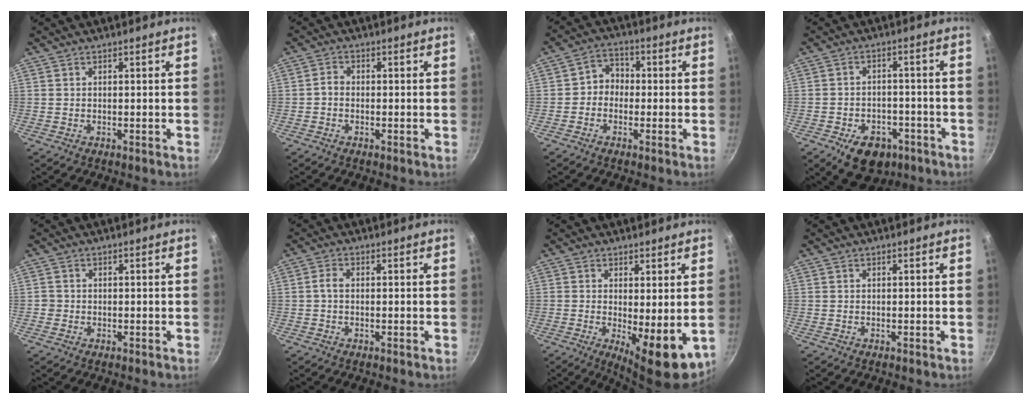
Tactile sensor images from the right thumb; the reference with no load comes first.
{"total": 1.7, "force": [-0.6, 1.3, 0.9], "torque": [-0.018, 0.013, -0.018]}
{"total": 4.5, "force": [-0.8, 3.9, 2.1], "torque": [-0.007, 0.019, -0.028]}
{"total": 10.6, "force": [-5.5, 7.0, 5.6], "torque": [-0.049, 0.031, -0.068]}
{"total": 1.2, "force": [-0.3, 1.1, 0.2], "torque": [0.001, 0.003, -0.006]}
{"total": 1.9, "force": [-0.1, 0.7, 1.8], "torque": [-0.050, 0.008, -0.008]}
{"total": 9.5, "force": [-1.2, 3.0, 9.0], "torque": [-0.115, -0.011, -0.004]}
{"total": 0.0}